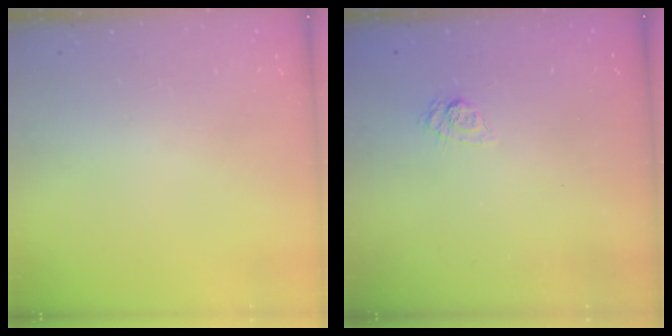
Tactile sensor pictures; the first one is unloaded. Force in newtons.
{"total": 4.5, "press": 4.2, "slide": 1.7}